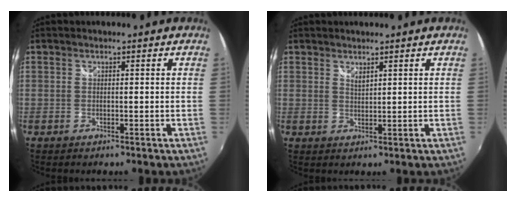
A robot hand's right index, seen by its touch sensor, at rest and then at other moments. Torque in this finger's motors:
{"motor_torque": [-0.24, -0.02, -0.05, 0.01]}